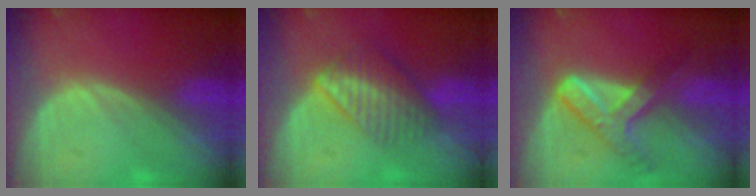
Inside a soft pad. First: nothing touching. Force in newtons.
{"total": 6.7, "press": 5.9, "slide": 3.1}
{"total": 7.4, "press": 6.3, "slide": 3.9}